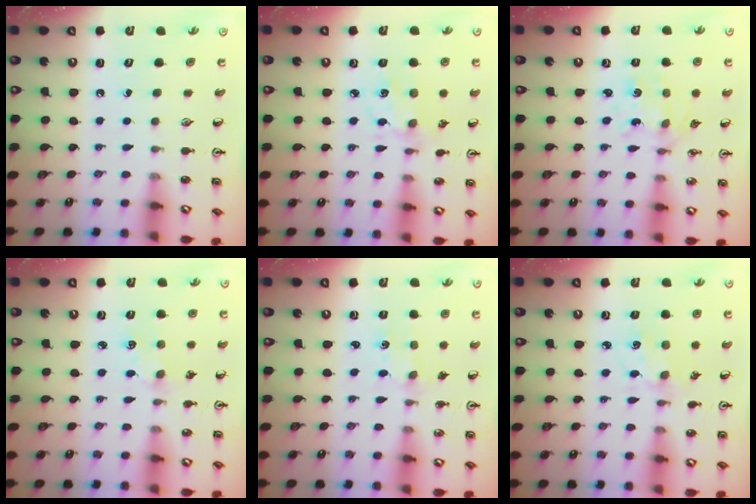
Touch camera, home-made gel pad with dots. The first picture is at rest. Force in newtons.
{"total": 2.7, "press": 2.6, "slide": 0.8}
{"total": 1.9, "press": 1.8, "slide": 0.8}
{"total": 3.0, "press": 3.0, "slide": 0.4}
{"total": 0.0}
{"total": 1.2, "press": 1.1, "slide": 0.3}